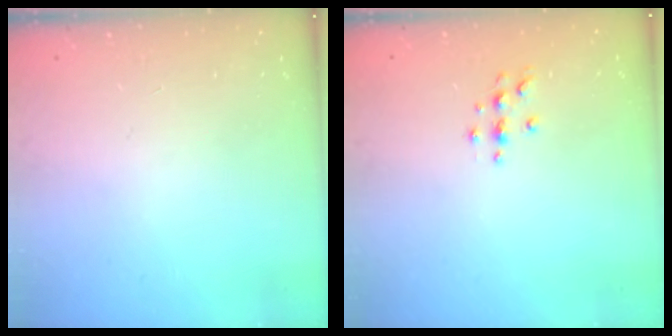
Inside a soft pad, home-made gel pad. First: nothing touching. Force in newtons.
{"total": 4.0, "press": 3.9, "slide": 0.5}